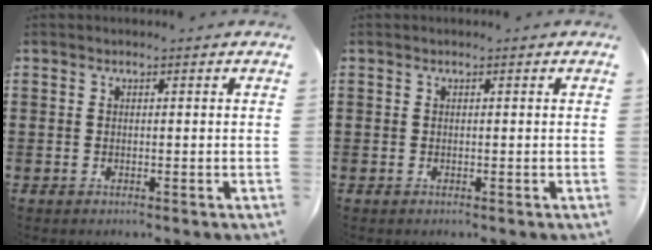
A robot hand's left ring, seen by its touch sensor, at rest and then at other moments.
{"total": 0.0}